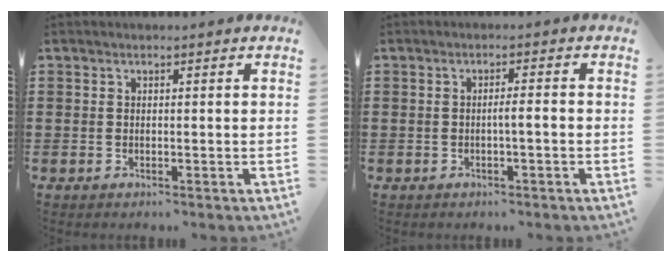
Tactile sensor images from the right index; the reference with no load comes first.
{"total": 1.8, "force": [-0.6, 0.1, 1.7], "torque": [-0.029, -0.001, -0.012]}